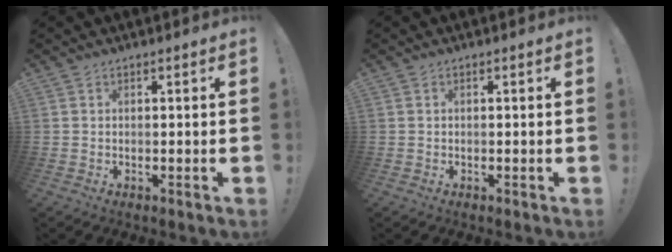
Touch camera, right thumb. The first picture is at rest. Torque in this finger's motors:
{"motor_torque": [-0.08, 0.16, -0.43, 0.07, 0.00]}